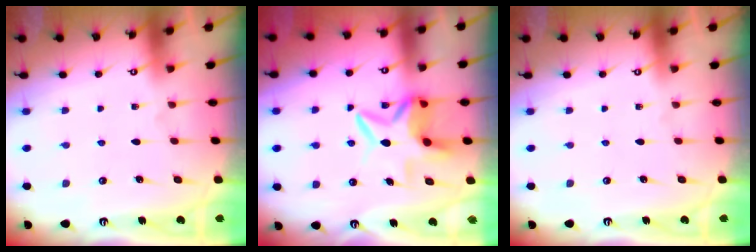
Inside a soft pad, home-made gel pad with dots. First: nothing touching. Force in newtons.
{"total": 9.3, "press": 9.2, "slide": 1.5}
{"total": 0.0}